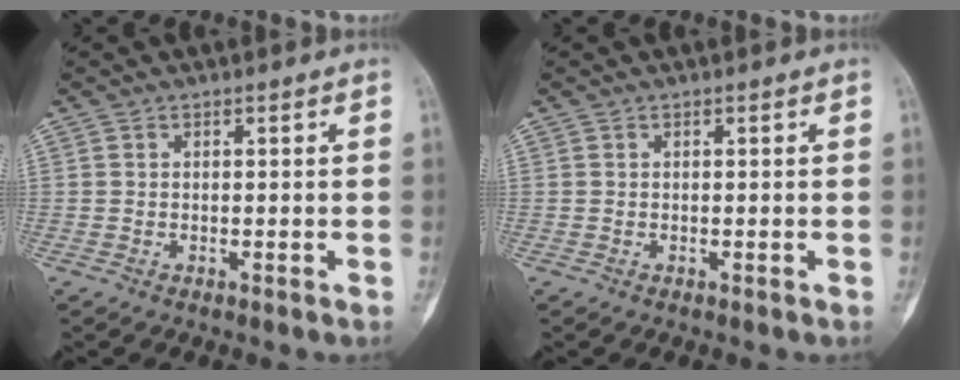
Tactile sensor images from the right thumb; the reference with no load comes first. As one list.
[{"total": 0.0}]